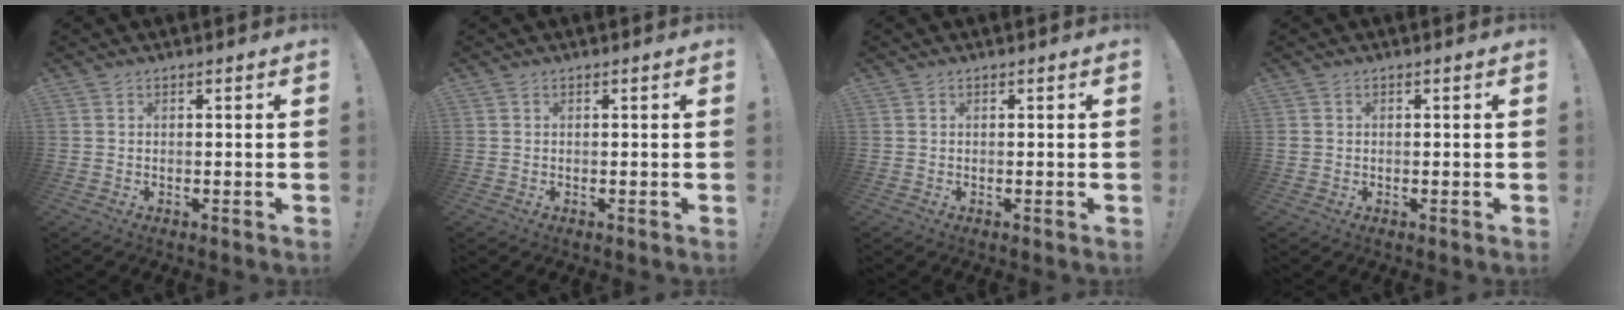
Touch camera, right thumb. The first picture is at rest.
{"total": 0.0}
{"total": 0.0}
{"total": 0.8, "force": [-0.2, 0.8, 0.0], "torque": [-0.007, 0.005, -0.001]}